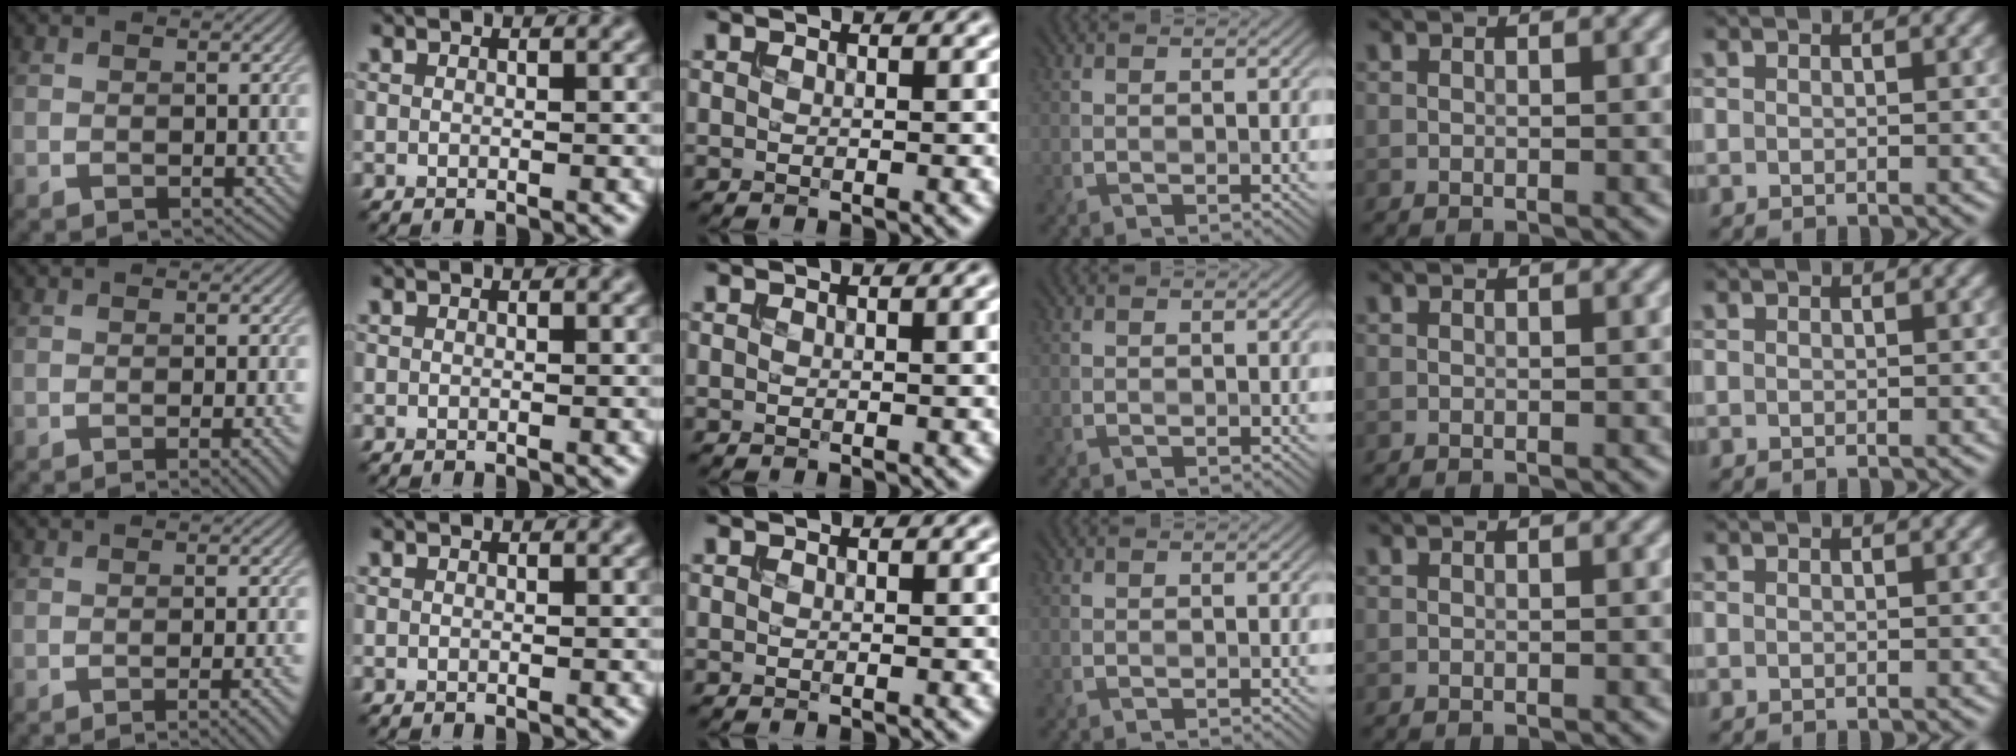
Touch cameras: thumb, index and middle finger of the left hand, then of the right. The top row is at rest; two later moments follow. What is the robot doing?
{"motion": "insert", "object": "bucket"}